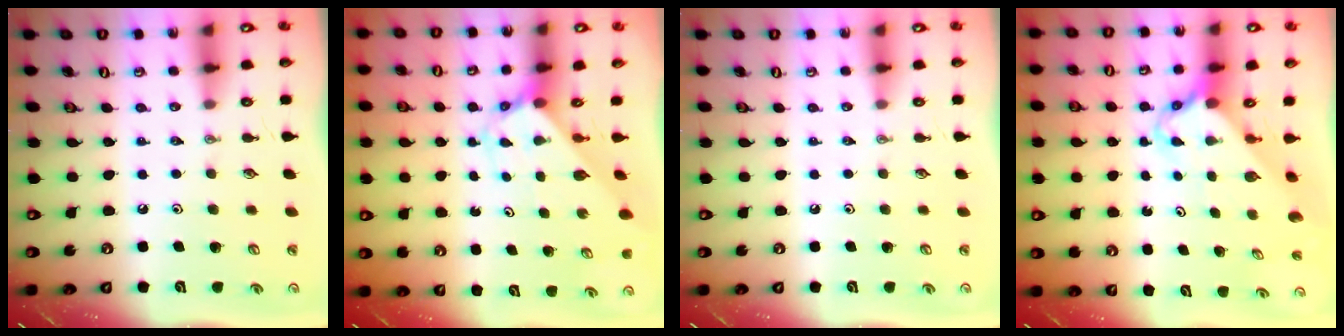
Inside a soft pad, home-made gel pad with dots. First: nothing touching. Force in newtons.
{"total": 2.6, "press": 2.6, "slide": 0.2}
{"total": 0.0}
{"total": 2.7, "press": 2.7, "slide": 0.2}